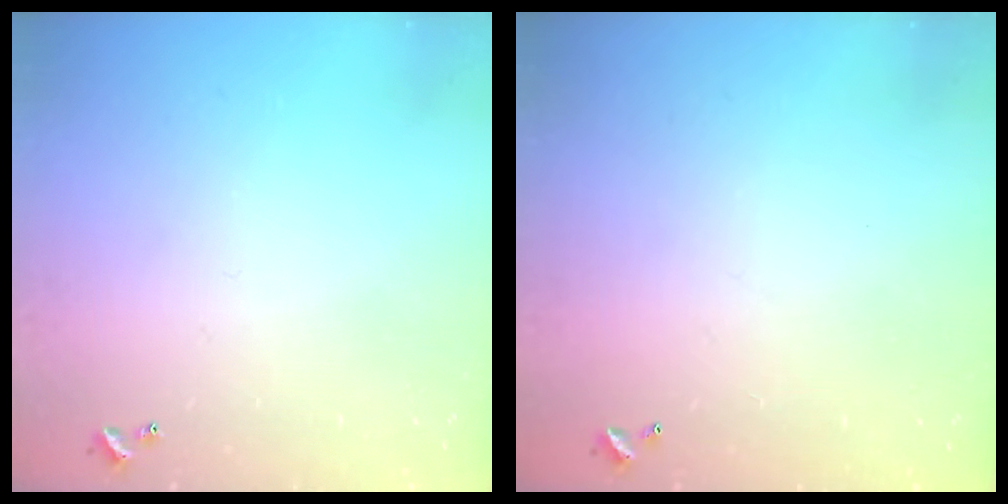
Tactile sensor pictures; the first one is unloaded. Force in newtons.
{"total": 2.9, "press": 2.9, "slide": 0.1}